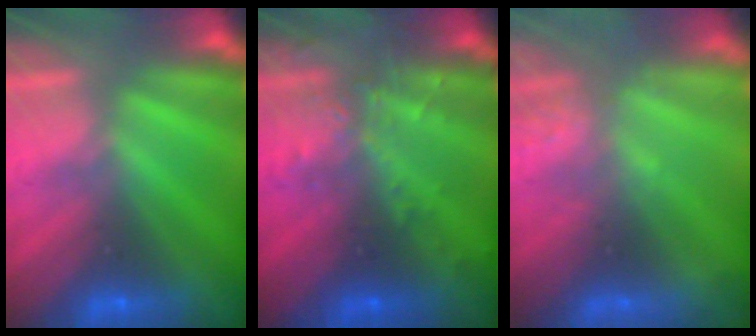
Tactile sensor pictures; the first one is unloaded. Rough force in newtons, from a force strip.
{"total": 2.9}
{"total": 2.3}